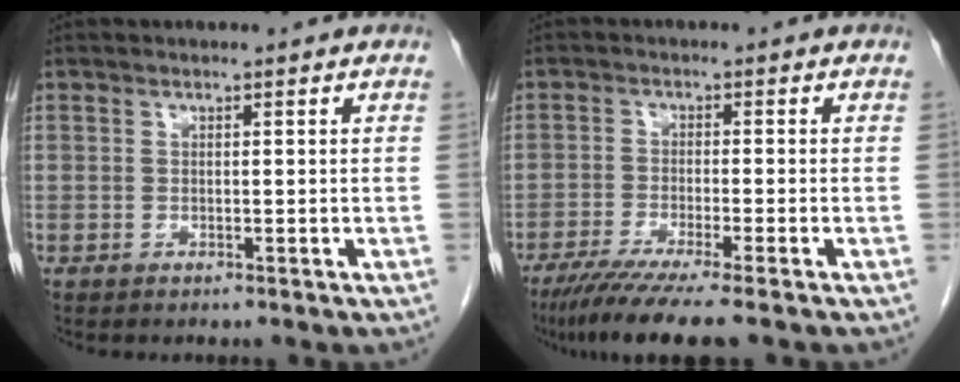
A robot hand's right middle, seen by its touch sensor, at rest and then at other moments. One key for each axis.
{"total": 8.5, "fx": -6.6, "fy": -0.8, "fz": 5.3, "tx": -0.082, "ty": -0.026, "tz": -0.108}